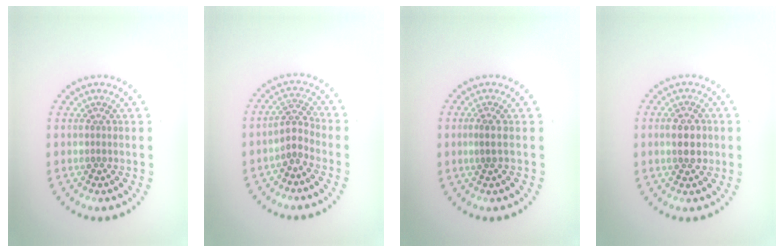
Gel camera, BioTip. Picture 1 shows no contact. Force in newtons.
{"total": 2.0, "press": 1.5, "slide": 1.3}
{"total": 0.9, "press": 0.6, "slide": 0.6}
{"total": 2.5, "press": 2.5, "slide": 0.2}